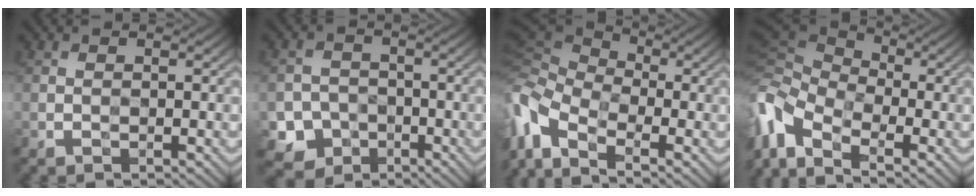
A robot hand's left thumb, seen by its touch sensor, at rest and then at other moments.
{"total": 5.5, "force": [-2.7, 4.6, 1.1], "torque": [-0.020, -0.008, -0.058]}
{"total": 9.9, "force": [-3.7, 5.1, 7.7], "torque": [-0.215, -0.017, -0.069]}
{"total": 10.1, "force": [-4.7, 5.1, 7.3], "torque": [-0.202, -0.015, -0.087]}